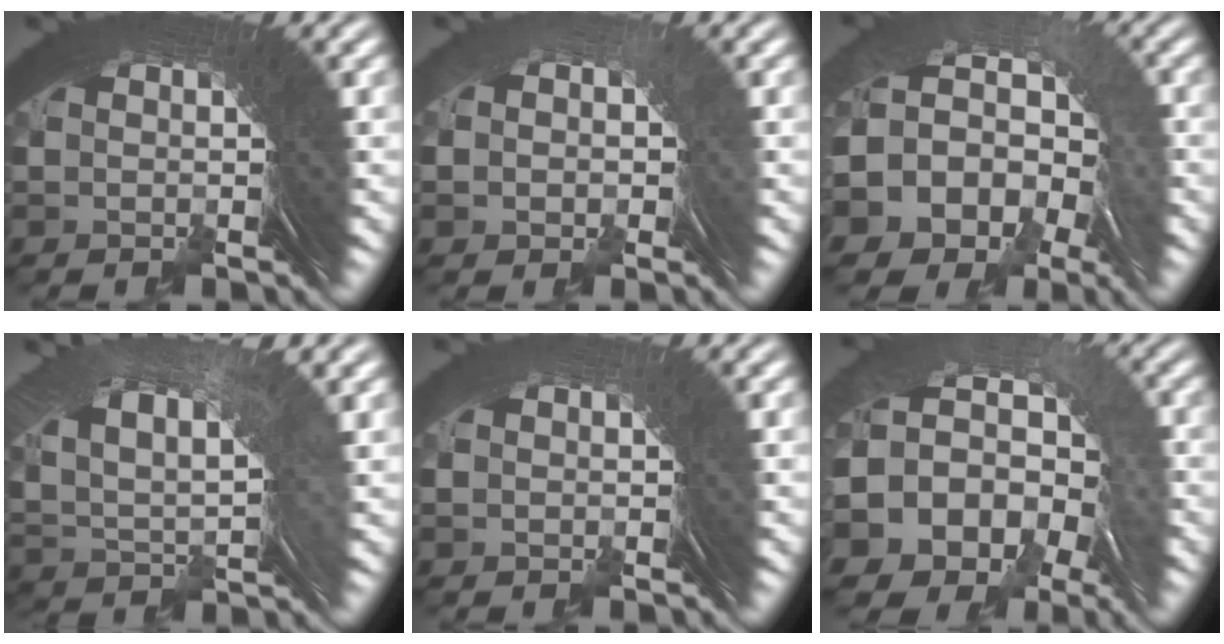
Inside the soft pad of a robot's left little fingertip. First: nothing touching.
{"total": 0.7, "force": [-0.5, 0.6, 0.0], "torque": [0.001, 0.008, -0.011]}
{"total": 12.1, "force": [-1.4, 9.6, 7.3], "torque": [-0.168, -0.033, -0.019]}
{"total": 6.9, "force": [2.4, 3.7, 5.3], "torque": [-0.095, 0.006, 0.039]}
{"total": 0.9, "force": [-0.7, -0.4, -0.5], "torque": [0.017, 0.005, -0.010]}
{"total": 13.5, "force": [-1.7, 10.5, 8.4], "torque": [-0.181, -0.036, -0.024]}